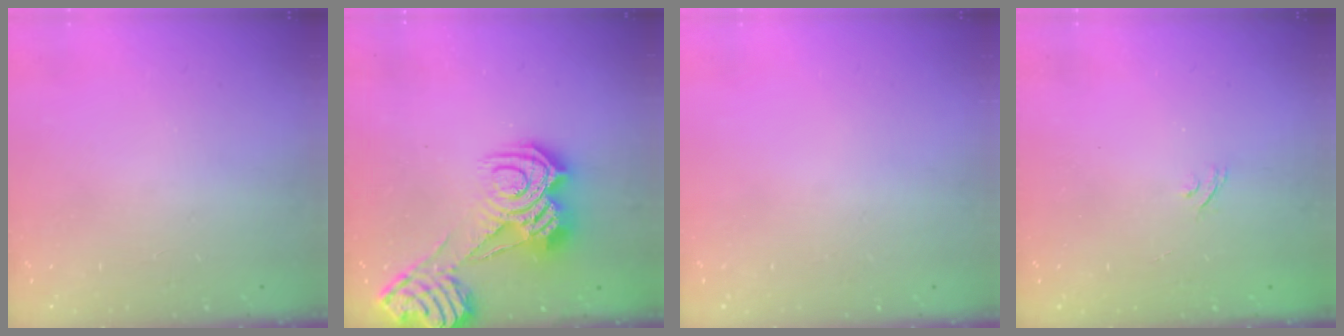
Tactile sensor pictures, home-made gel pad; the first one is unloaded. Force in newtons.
{"total": 12.3, "press": 12.2, "slide": 1.2}
{"total": 0.0}
{"total": 2.2, "press": 1.9, "slide": 1.1}